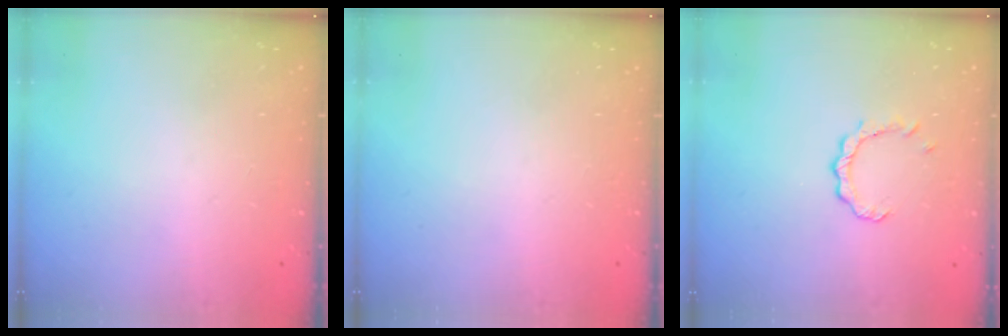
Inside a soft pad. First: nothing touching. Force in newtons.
{"total": 0.0}
{"total": 2.4, "press": 2.4, "slide": 0.3}